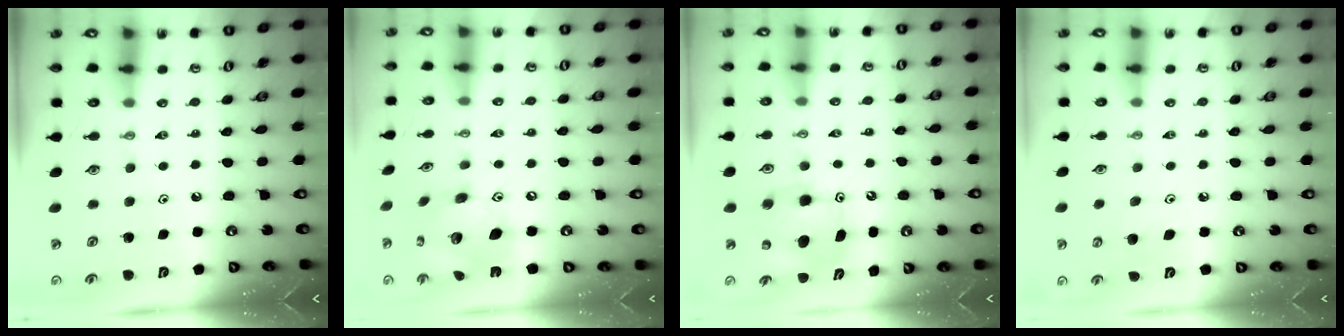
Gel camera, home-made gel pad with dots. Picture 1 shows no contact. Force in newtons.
{"total": 16.5, "press": 16.4, "slide": 1.8}
{"total": 7.8, "press": 7.5, "slide": 2.0}
{"total": 7.3, "press": 7.2, "slide": 1.4}